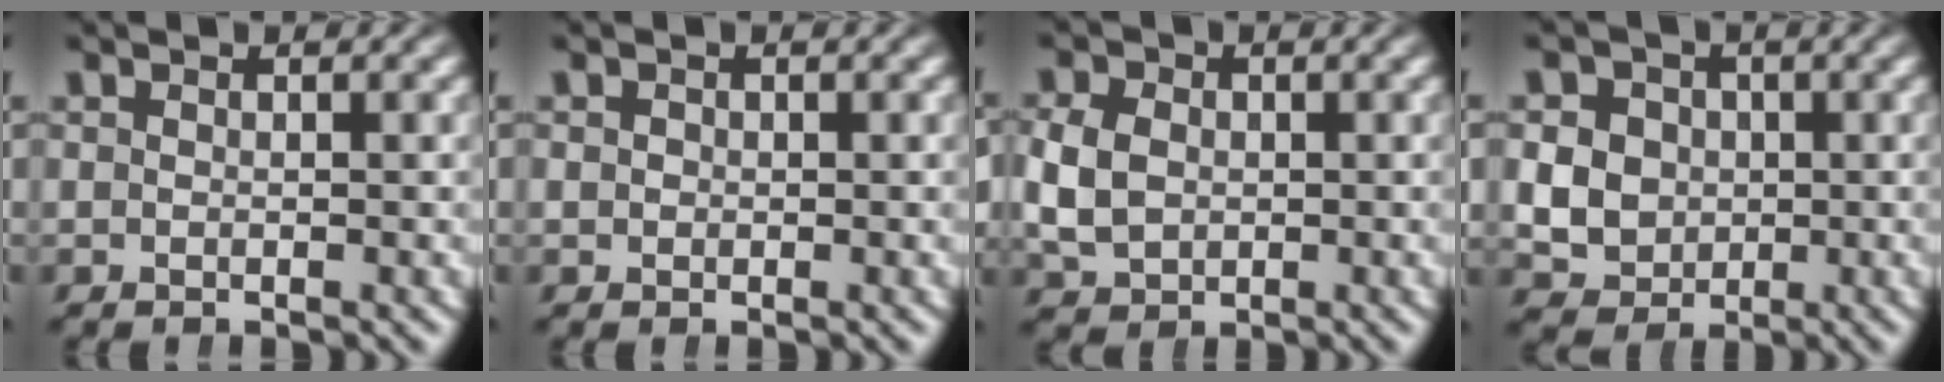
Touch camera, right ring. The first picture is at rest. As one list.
[{"total": 0.8, "force": [0.0, 0.8, 0.1], "torque": [-0.008, -0.008, 0.005]}, {"total": 4.5, "force": [-0.1, 3.9, 2.1], "torque": [-0.055, -0.013, 0.008]}, {"total": 7.9, "force": [-0.4, 7.3, 2.9], "torque": [-0.066, -0.023, -0.002]}]